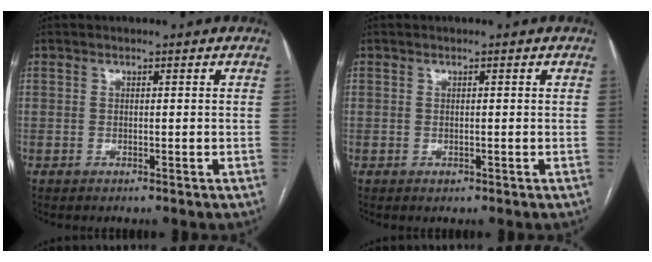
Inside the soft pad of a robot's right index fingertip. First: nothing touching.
{"total": 0.6, "force": [0.1, 0.4, 0.4], "torque": [-0.001, 0.000, 0.002]}